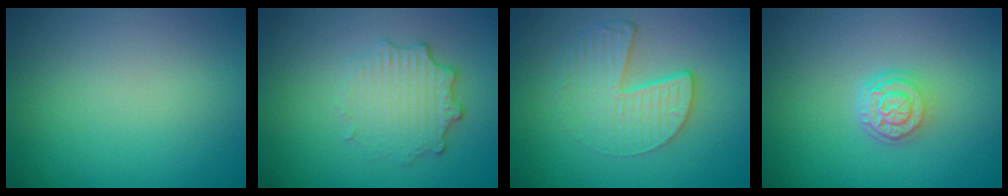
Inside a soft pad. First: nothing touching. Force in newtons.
{"total": 3.3, "press": 2.7, "slide": 1.9}
{"total": 4.5, "press": 3.1, "slide": 3.3}
{"total": 3.1, "press": 2.4, "slide": 1.9}